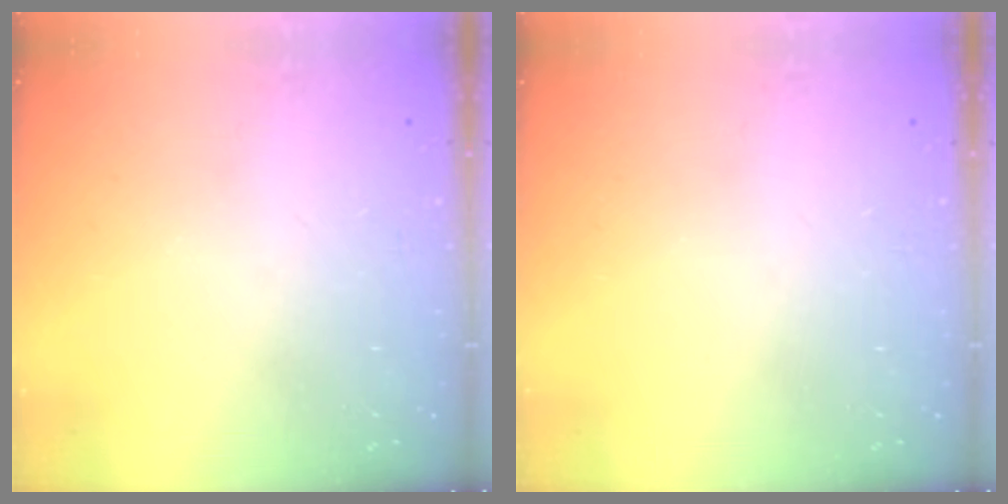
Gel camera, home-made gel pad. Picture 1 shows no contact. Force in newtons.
{"total": 0.0}